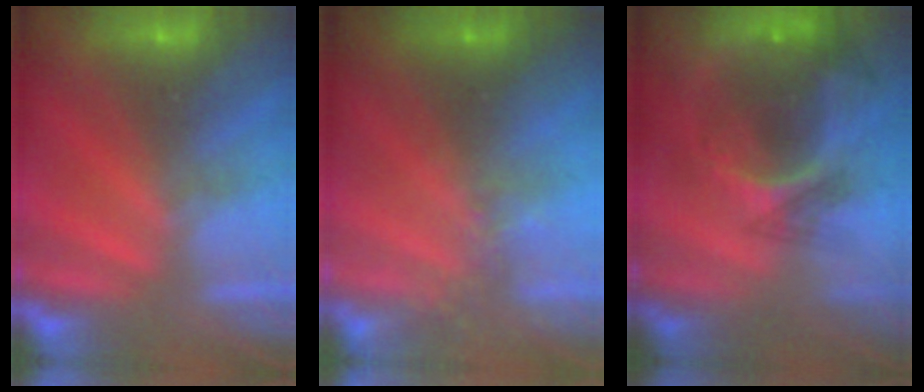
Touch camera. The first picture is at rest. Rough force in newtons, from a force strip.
{"total": 2.3}
{"total": 6.6}